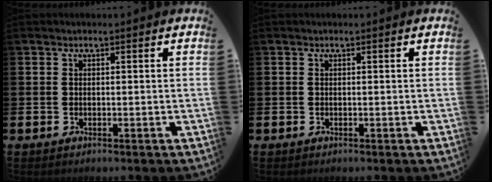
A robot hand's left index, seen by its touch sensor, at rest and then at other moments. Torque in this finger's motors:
{"motor_torque": [0.00, 0.00, -0.02, 0.00]}